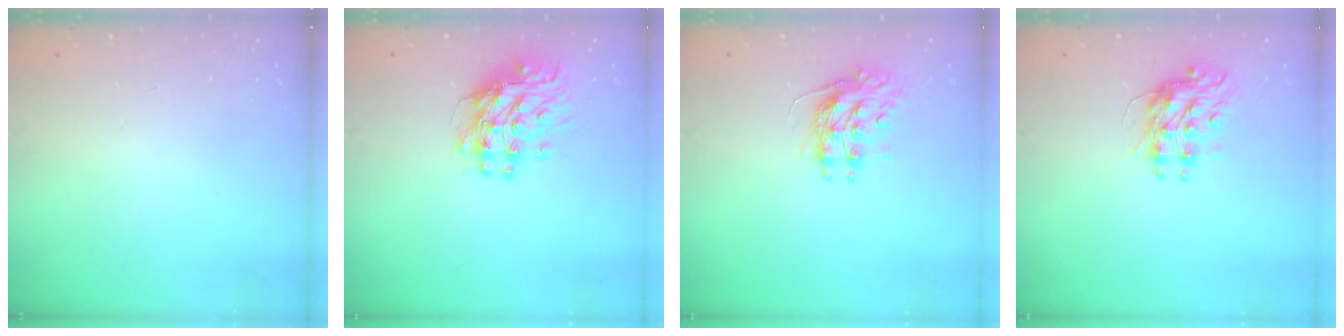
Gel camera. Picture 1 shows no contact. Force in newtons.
{"total": 10.7, "press": 10.7, "slide": 0.9}
{"total": 10.0, "press": 10.0, "slide": 0.0}
{"total": 9.0, "press": 9.0, "slide": 0.7}